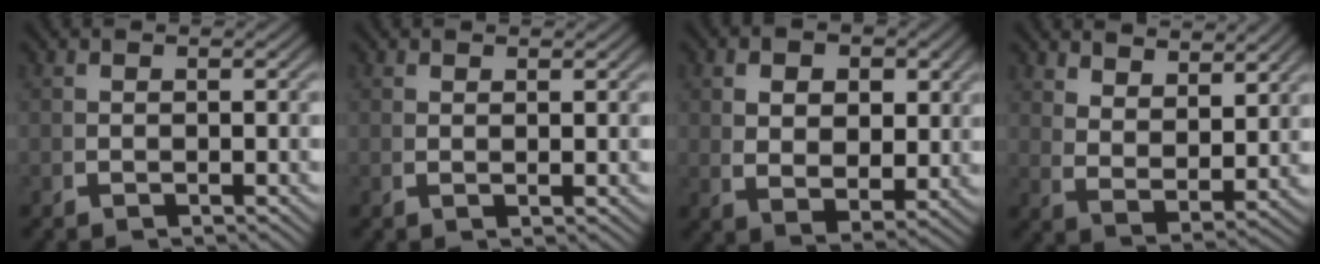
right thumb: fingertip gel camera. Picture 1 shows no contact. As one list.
[{"total": 0.8, "force": [0.6, -0.2, 0.4], "torque": [-0.006, 0.000, 0.013]}, {"total": 4.8, "force": [0.9, 3.2, 3.5], "torque": [-0.059, -0.019, 0.032]}, {"total": 4.3, "force": [2.6, 2.0, 2.9], "torque": [-0.059, -0.016, 0.060]}]